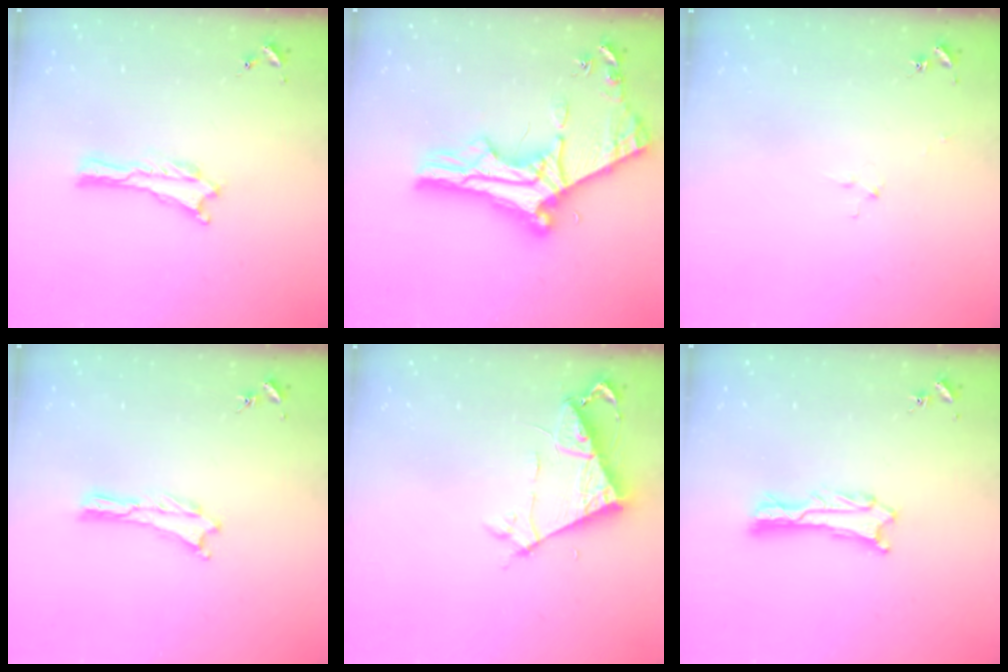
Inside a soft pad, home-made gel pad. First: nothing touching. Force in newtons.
{"total": 11.2, "press": 11.1, "slide": 1.2}
{"total": 2.5, "press": 2.5, "slide": 0.3}
{"total": 0.0}
{"total": 6.9, "press": 6.9, "slide": 0.7}
{"total": 0.9, "press": 0.9, "slide": 0.1}